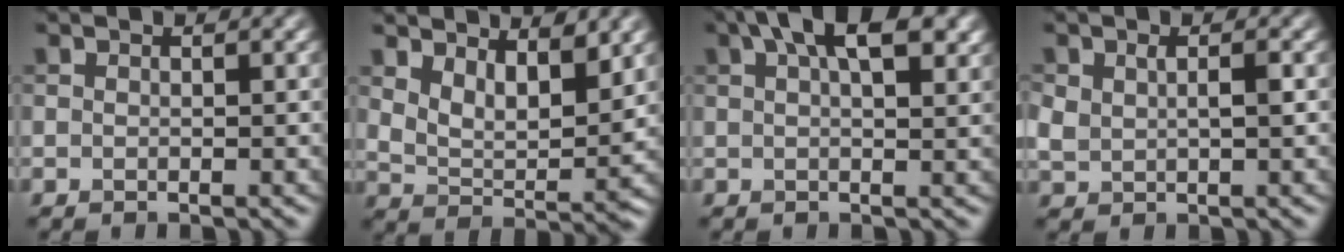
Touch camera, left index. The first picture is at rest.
{"total": 4.8, "force": [3.0, 2.1, 3.1], "torque": [-0.056, -0.015, 0.052]}
{"total": 7.5, "force": [3.6, 2.8, 5.9], "torque": [-0.082, 0.020, 0.050]}
{"total": 2.3, "force": [0.4, 1.3, 1.8], "torque": [-0.042, -0.002, 0.014]}